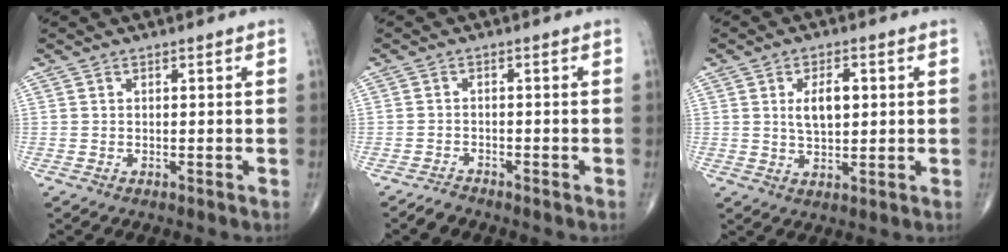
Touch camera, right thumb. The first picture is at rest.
{"total": 1.9, "force": [-1.8, 0.5, 0.2], "torque": [-0.009, 0.003, -0.035]}
{"total": 6.4, "force": [1.2, 3.4, 5.3], "torque": [-0.080, -0.002, 0.021]}